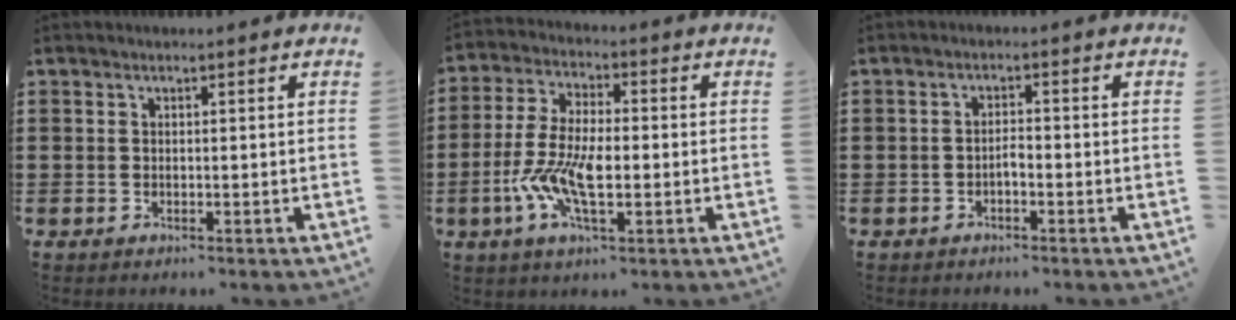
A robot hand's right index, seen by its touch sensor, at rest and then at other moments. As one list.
[{"total": 9.2, "force": [-2.6, 3.8, 8.0], "torque": [-0.189, -0.012, -0.053]}, {"total": 1.4, "force": [-0.9, 0.4, 1.1], "torque": [-0.024, 0.000, -0.017]}]